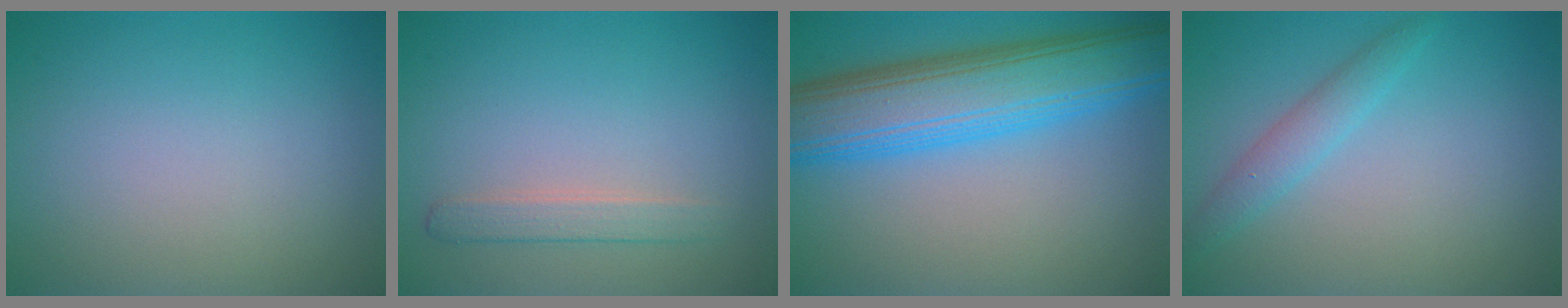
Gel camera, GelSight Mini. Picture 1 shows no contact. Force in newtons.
{"total": 1.8, "press": 1.8, "slide": 0.1}
{"total": 9.7, "press": 9.7, "slide": 0.1}
{"total": 2.1, "press": 2.1, "slide": 0.1}